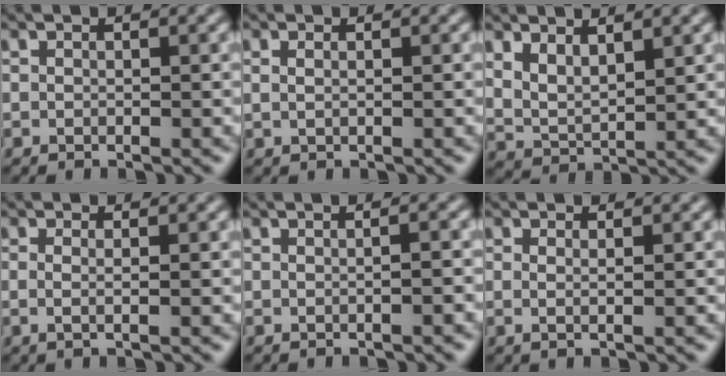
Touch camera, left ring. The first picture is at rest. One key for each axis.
{"total": 0.9, "fx": 0.5, "fy": 0.5, "fz": 0.7, "tx": -0.010, "ty": -0.009, "tz": 0.008}
{"total": 3.3, "fx": 2.0, "fy": 1.6, "fz": 2.2, "tx": -0.050, "ty": -0.008, "tz": 0.045}
{"total": 1.2, "fx": 0.0, "fy": 0.3, "fz": 1.2, "tx": -0.019, "ty": -0.005, "tz": -0.004}
{"total": 1.8, "fx": 0.1, "fy": 0.7, "fz": 1.7, "tx": -0.014, "ty": 0.002, "tz": -0.008}
{"total": 1.0, "fx": 0.2, "fy": 0.3, "fz": 0.9, "tx": -0.014, "ty": -0.004, "tz": 0.001}